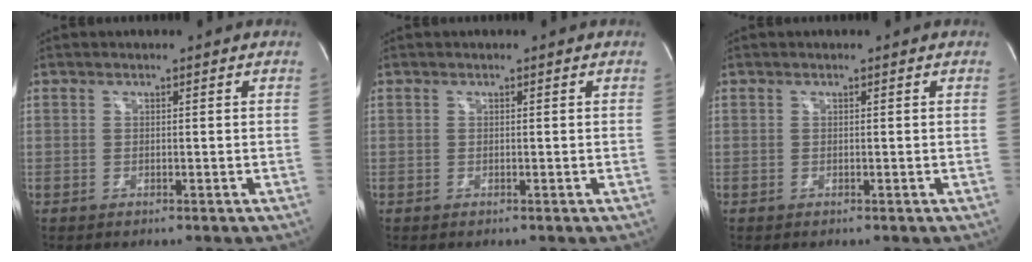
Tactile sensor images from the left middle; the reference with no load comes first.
{"total": 0.0}
{"total": 0.0}